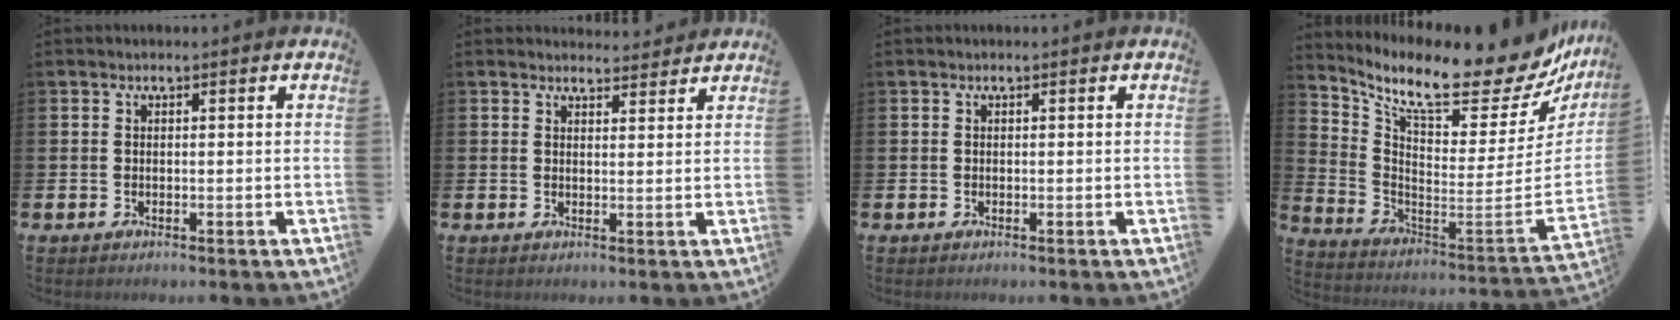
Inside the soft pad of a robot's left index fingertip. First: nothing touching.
{"total": 1.8, "force": [1.7, 0.3, -0.1], "torque": [0.007, -0.009, 0.030]}
{"total": 0.0}
{"total": 11.3, "force": [9.4, 2.8, 5.8], "torque": [-0.105, -0.092, 0.142]}